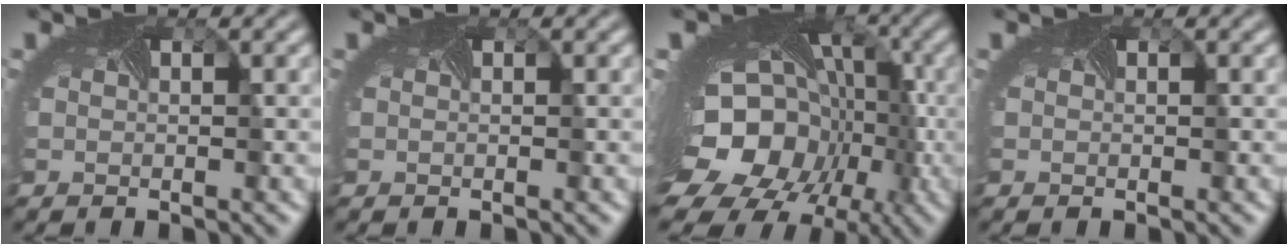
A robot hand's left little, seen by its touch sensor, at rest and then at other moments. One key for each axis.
{"total": 0.0}
{"total": 20.6, "fx": -6.7, "fy": 15.4, "fz": 11.9, "tx": -0.174, "ty": -0.056, "tz": -0.117}
{"total": 0.0}